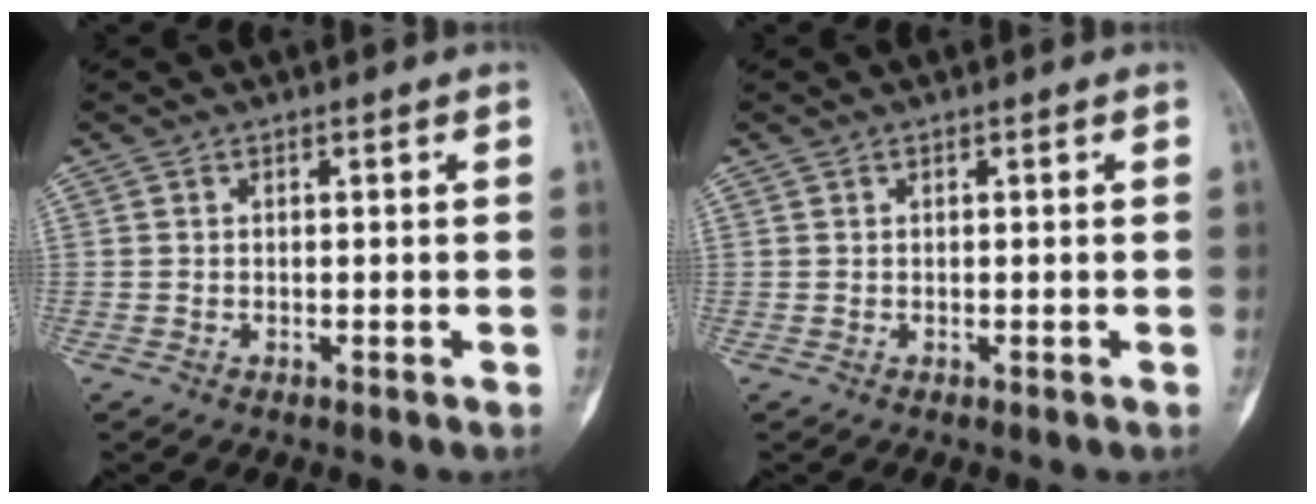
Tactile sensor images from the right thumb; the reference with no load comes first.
{"total": 0.0}